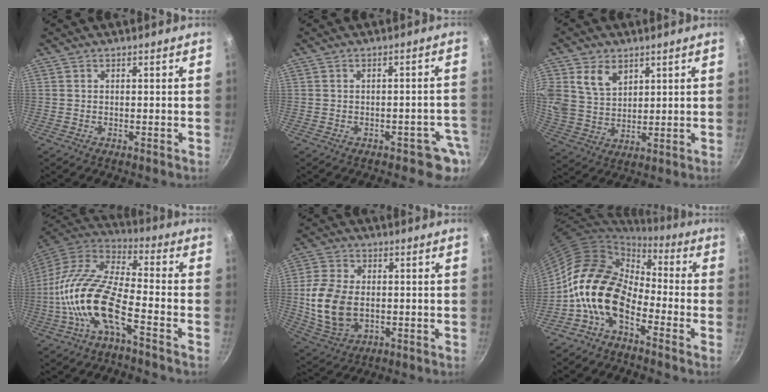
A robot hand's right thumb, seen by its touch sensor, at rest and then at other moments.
{"total": 4.3, "force": [-2.5, 2.5, 2.4], "torque": [0.012, 0.030, -0.023]}
{"total": 9.7, "force": [4.2, 7.0, 5.1], "torque": [-0.082, -0.020, 0.089]}
{"total": 17.2, "force": [-5.8, 6.3, 14.9], "torque": [-0.291, 0.043, -0.127]}
{"total": 12.9, "force": [-0.6, 8.8, 9.4], "torque": [-0.176, -0.001, -0.004]}
{"total": 12.6, "force": [-4.1, 8.2, 8.7], "torque": [-0.129, 0.041, -0.098]}